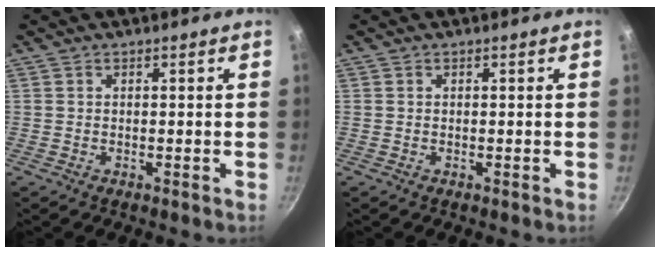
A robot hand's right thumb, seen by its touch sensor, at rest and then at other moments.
{"total": 0.0}